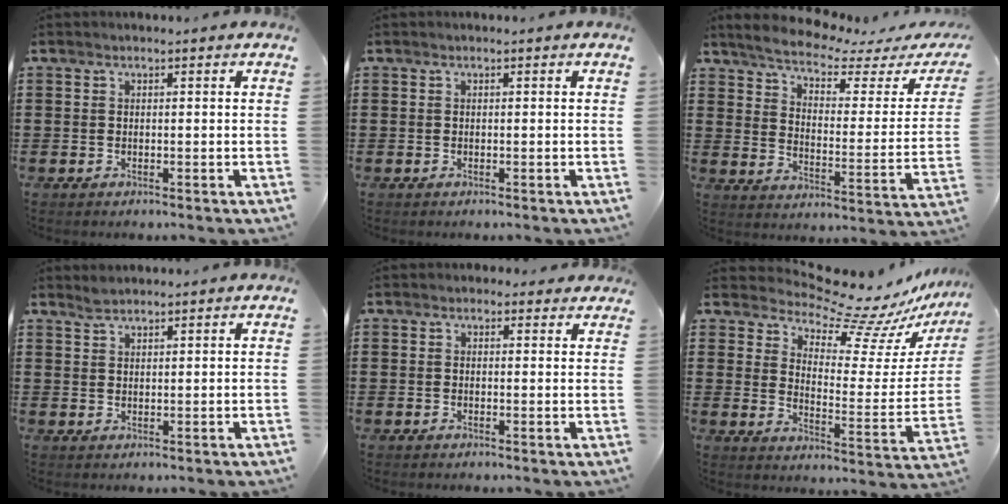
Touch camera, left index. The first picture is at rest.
{"total": 0.0}
{"total": 4.9, "force": [4.3, 0.6, 2.4], "torque": [-0.073, -0.030, 0.067]}
{"total": 1.6, "force": [1.5, 0.3, 0.4], "torque": [-0.011, 0.000, 0.029]}
{"total": 1.4, "force": [0.9, 1.1, 0.2], "torque": [-0.001, 0.005, 0.015]}
{"total": 11.3, "force": [10.1, 2.5, 4.4], "torque": [-0.092, -0.085, 0.172]}